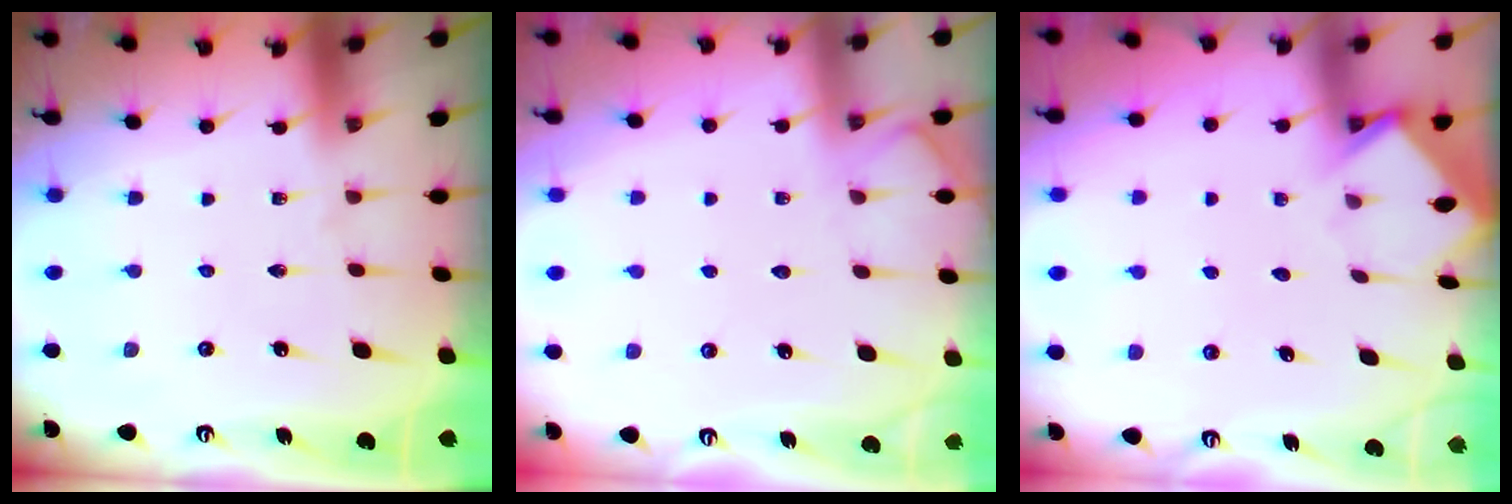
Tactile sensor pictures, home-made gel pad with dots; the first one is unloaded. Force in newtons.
{"total": 3.9, "press": 3.9, "slide": 0.4}
{"total": 4.7, "press": 4.7, "slide": 0.3}